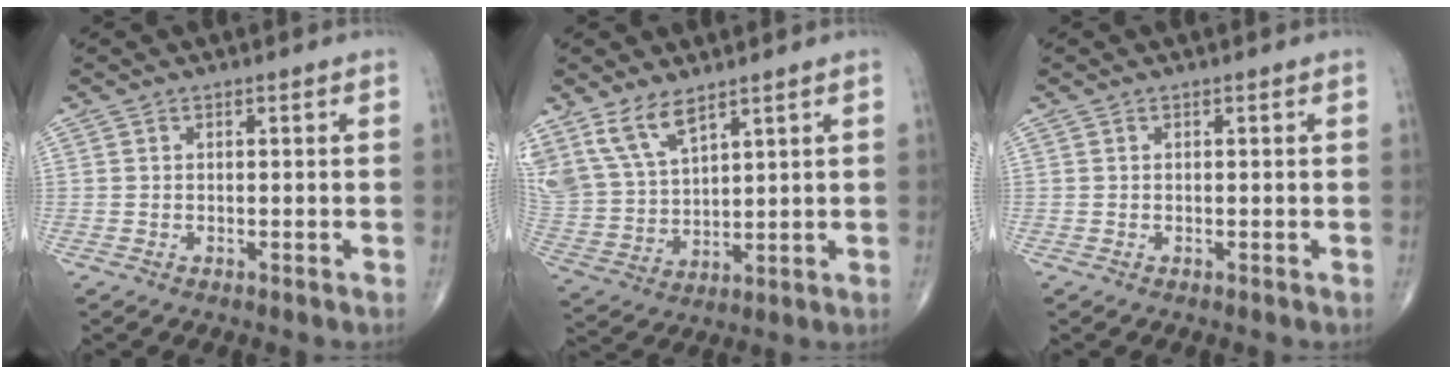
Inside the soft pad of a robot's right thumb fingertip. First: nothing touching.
{"total": 11.4, "force": [7.7, 5.2, 6.5], "torque": [-0.122, -0.027, 0.174]}
{"total": 0.0}